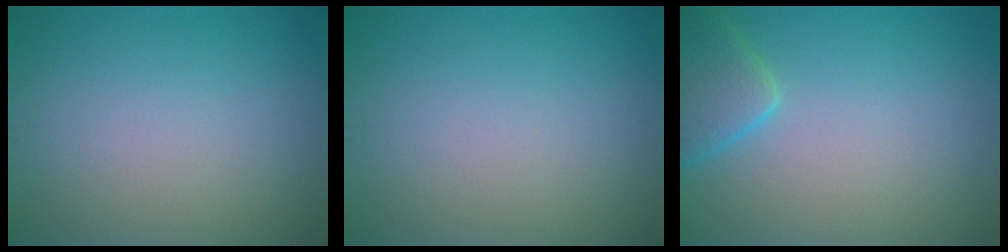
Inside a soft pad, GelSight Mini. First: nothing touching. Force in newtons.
{"total": 0.0}
{"total": 3.5, "press": 3.5, "slide": 0.3}